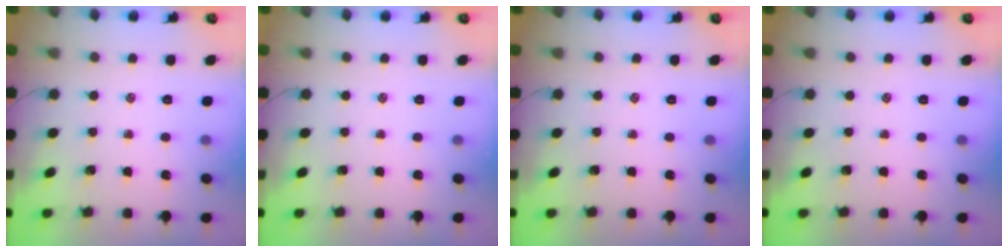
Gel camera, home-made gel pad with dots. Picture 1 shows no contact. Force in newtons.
{"total": 0.0}
{"total": 0.0}
{"total": 0.0}